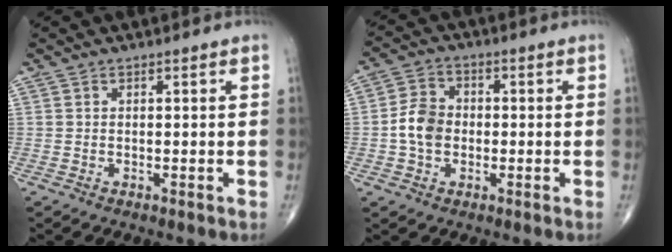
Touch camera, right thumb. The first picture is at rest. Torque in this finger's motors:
{"motor_torque": [0.81, 1.81, 0.59, -0.49, 0.05]}